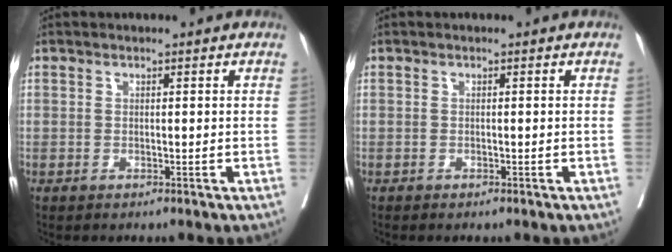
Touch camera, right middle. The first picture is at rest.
{"total": 0.6, "force": [-0.5, 0.2, 0.3], "torque": [-0.007, -0.001, -0.009]}